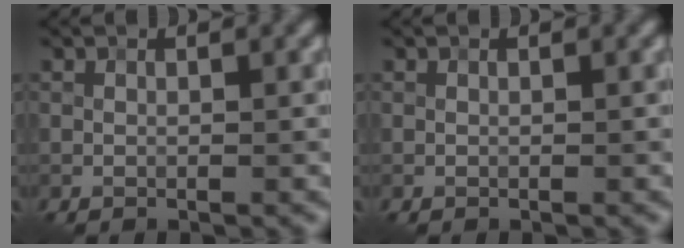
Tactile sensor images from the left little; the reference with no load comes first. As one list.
[{"total": 0.0}]